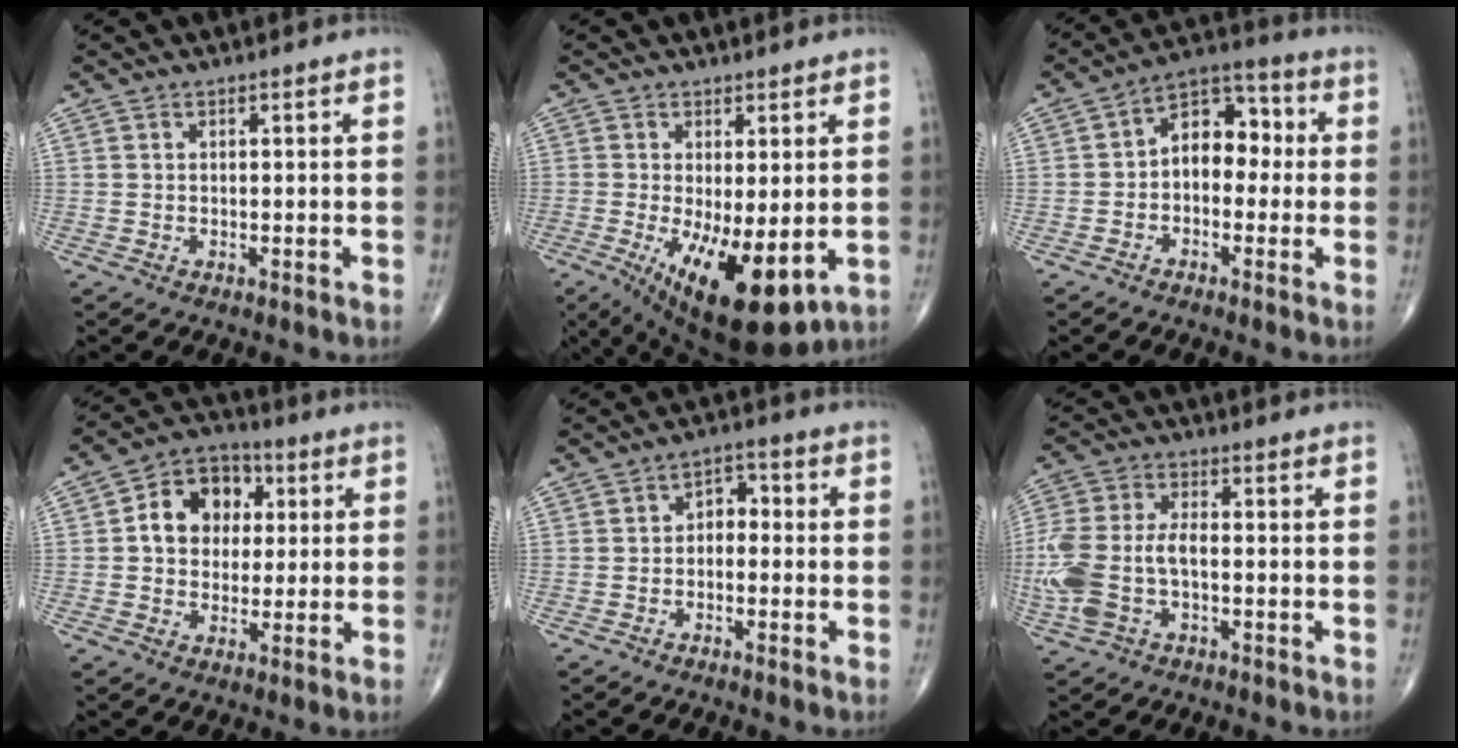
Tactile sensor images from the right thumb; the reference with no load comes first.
{"total": 14.2, "force": [-3.5, 5.2, 12.7], "torque": [-0.202, -0.028, -0.035]}
{"total": 9.9, "force": [-0.2, 6.5, 7.4], "torque": [-0.079, 0.039, -0.021]}
{"total": 10.8, "force": [2.1, 8.3, 6.5], "torque": [-0.065, 0.011, 0.026]}
{"total": 4.0, "force": [-0.5, 2.8, 2.8], "torque": [-0.023, 0.023, -0.022]}
{"total": 12.8, "force": [-2.5, 7.1, 10.4], "torque": [-0.258, 0.020, -0.047]}